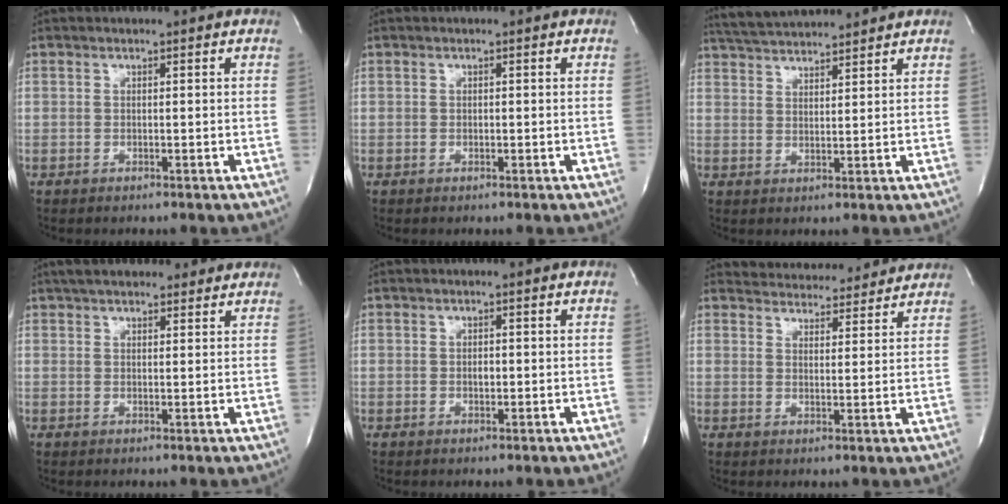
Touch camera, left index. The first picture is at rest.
{"total": 0.0}
{"total": 8.1, "force": [7.8, 0.2, 2.3], "torque": [-0.052, 0.022, 0.133]}
{"total": 9.8, "force": [8.1, 3.2, 4.5], "torque": [-0.059, 0.028, 0.115]}
{"total": 0.9, "force": [-0.1, 0.5, 0.8], "torque": [-0.013, 0.000, -0.001]}
{"total": 9.7, "force": [9.4, 2.0, 1.1], "torque": [-0.009, 0.007, 0.116]}